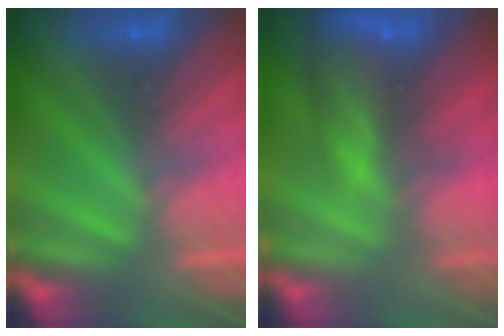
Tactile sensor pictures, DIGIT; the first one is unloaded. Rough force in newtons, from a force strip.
{"total": 6.8}